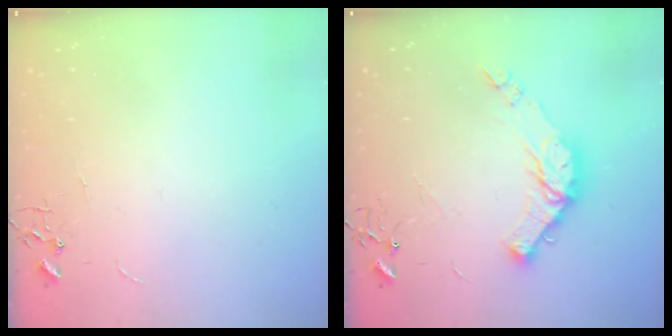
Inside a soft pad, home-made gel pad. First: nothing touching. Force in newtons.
{"total": 13.5, "press": 13.5, "slide": 1.2}